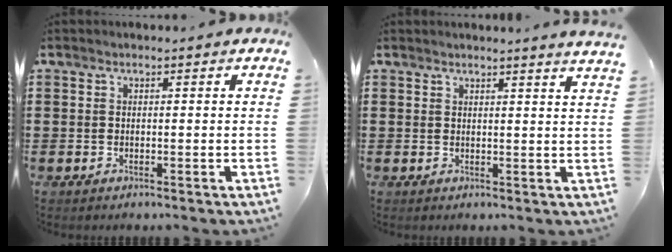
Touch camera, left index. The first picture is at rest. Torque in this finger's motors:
{"motor_torque": [-0.62, 0.92, 0.00, -0.01]}